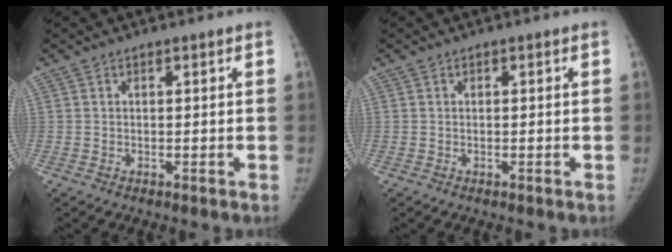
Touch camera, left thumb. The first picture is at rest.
{"total": 0.0}